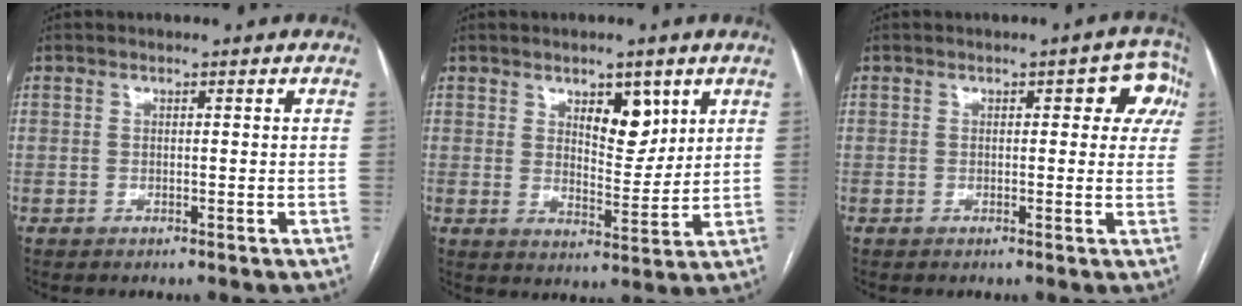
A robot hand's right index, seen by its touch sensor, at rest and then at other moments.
{"total": 6.6, "force": [3.4, 2.9, 4.9], "torque": [-0.074, -0.005, 0.057]}
{"total": 5.4, "force": [1.6, 2.5, 4.5], "torque": [-0.029, 0.020, 0.010]}